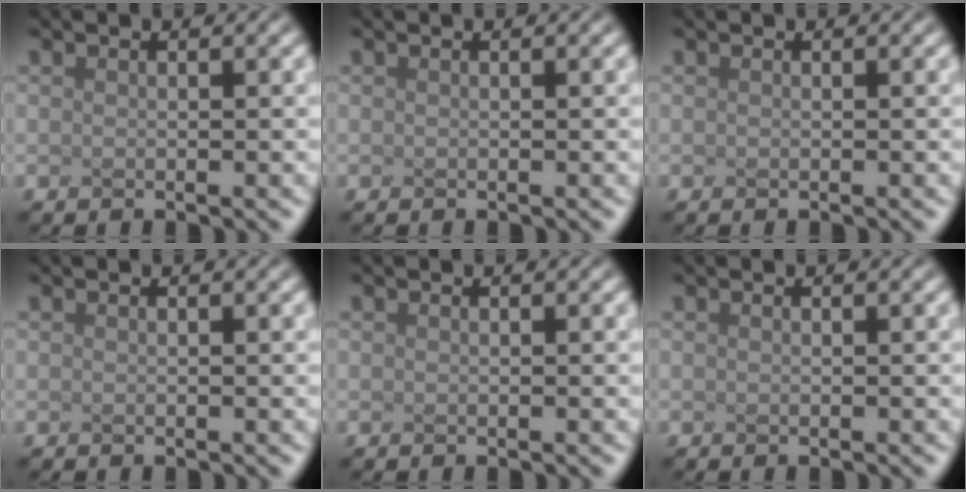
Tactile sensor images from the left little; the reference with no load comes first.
{"total": 0.0}
{"total": 0.0}
{"total": 0.0}
{"total": 0.0}
{"total": 0.0}